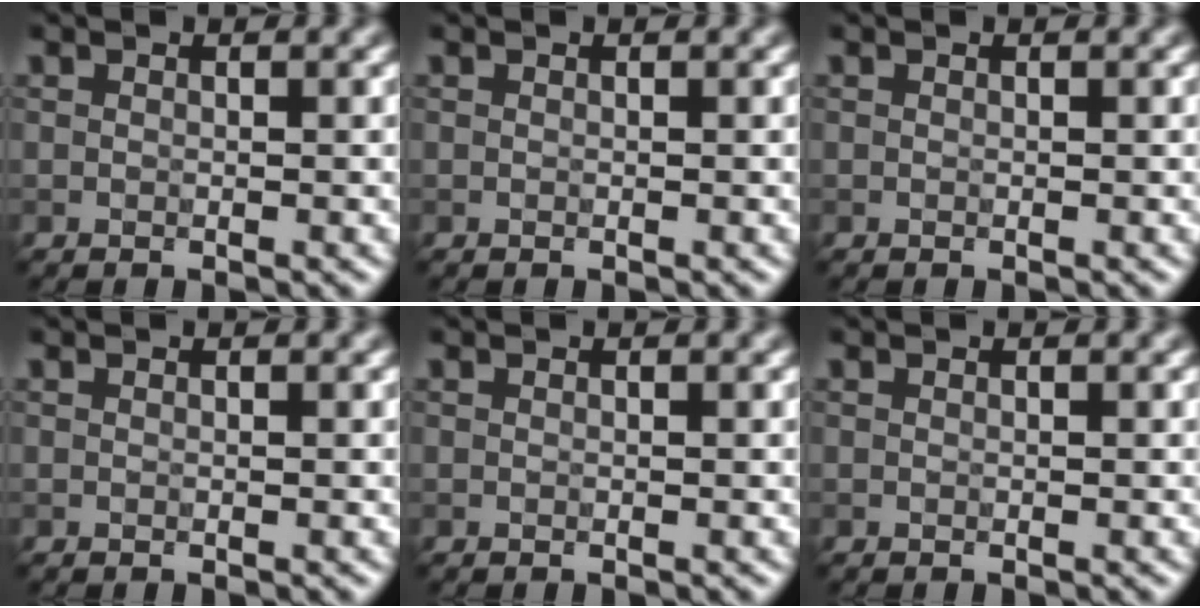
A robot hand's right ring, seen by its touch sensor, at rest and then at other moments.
{"total": 0.0}
{"total": 0.0}
{"total": 0.0}
{"total": 0.0}
{"total": 0.0}